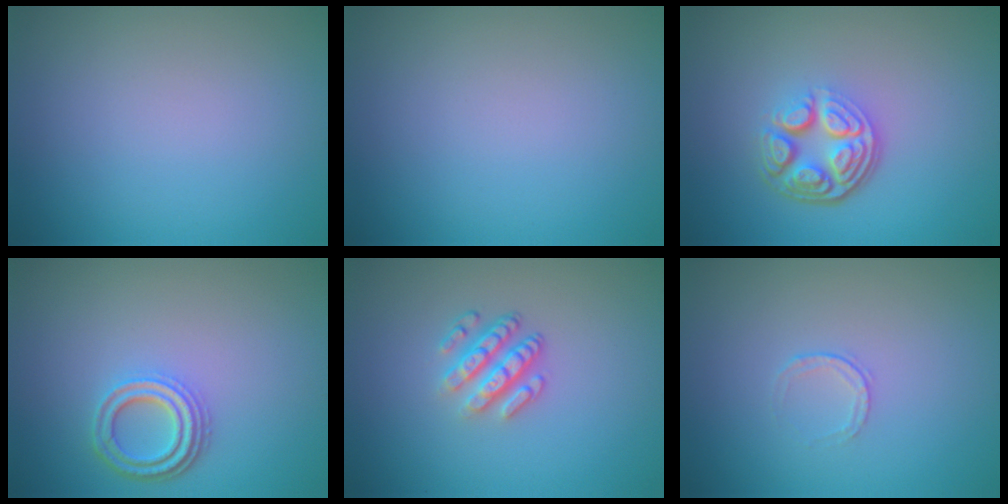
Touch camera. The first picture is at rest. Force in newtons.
{"total": 0.0}
{"total": 5.0, "press": 3.5, "slide": 3.6}
{"total": 3.2, "press": 2.7, "slide": 1.8}
{"total": 3.4, "press": 2.5, "slide": 2.2}
{"total": 0.7, "press": 0.5, "slide": 0.5}